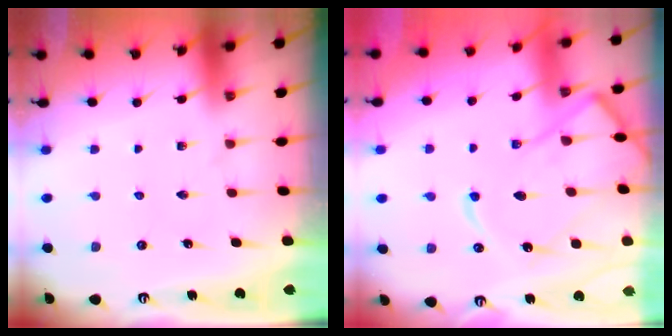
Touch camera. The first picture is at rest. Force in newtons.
{"total": 12.5, "press": 12.5, "slide": 0.8}